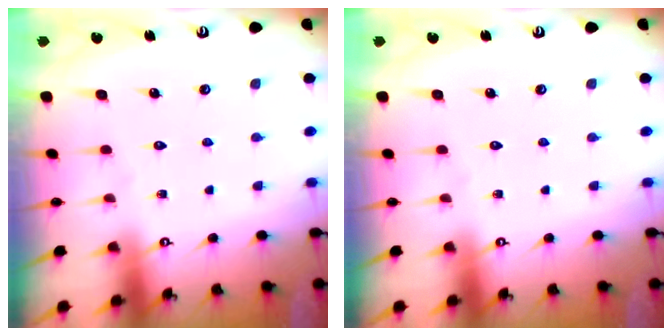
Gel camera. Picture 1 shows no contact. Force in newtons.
{"total": 0.0}